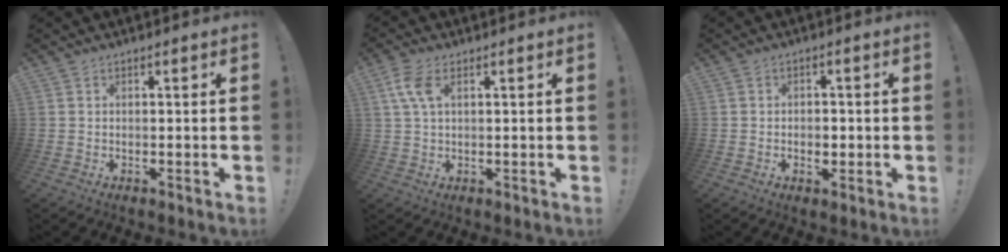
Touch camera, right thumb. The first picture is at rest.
{"total": 5.9, "force": [1.8, 2.8, 4.9], "torque": [-0.103, 0.005, 0.034]}
{"total": 2.9, "force": [-0.9, 2.4, 1.5], "torque": [-0.001, -0.008, -0.021]}